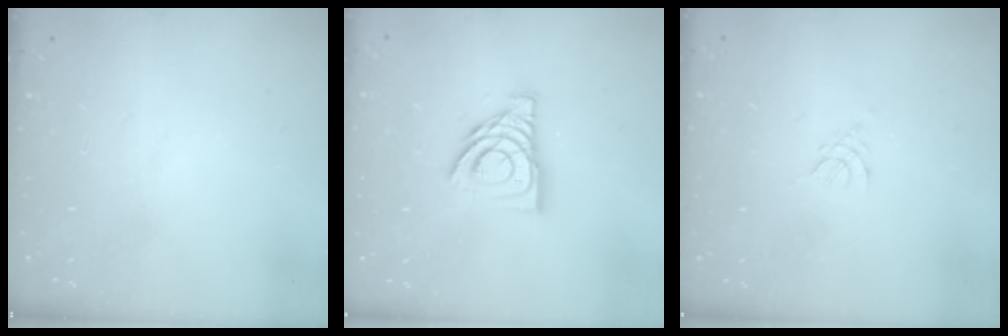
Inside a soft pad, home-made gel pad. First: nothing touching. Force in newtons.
{"total": 12.5, "press": 12.4, "slide": 1.5}
{"total": 2.7, "press": 2.6, "slide": 0.6}